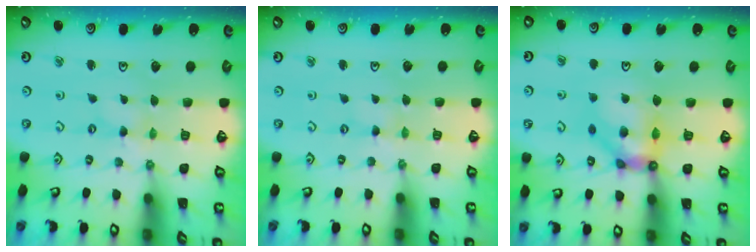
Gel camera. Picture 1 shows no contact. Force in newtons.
{"total": 0.0}
{"total": 11.3, "press": 11.1, "slide": 2.0}